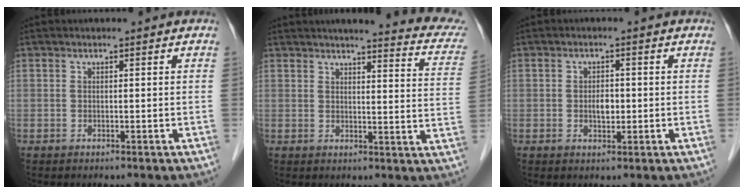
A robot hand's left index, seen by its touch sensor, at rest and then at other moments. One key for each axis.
{"total": 15.8, "fx": 14.3, "fy": 1.6, "fz": 6.6, "tx": -0.066, "ty": -0.045, "tz": 0.142}
{"total": 2.4, "fx": -0.2, "fy": 1.4, "fz": 1.9, "tx": -0.032, "ty": 0.002, "tz": -0.002}